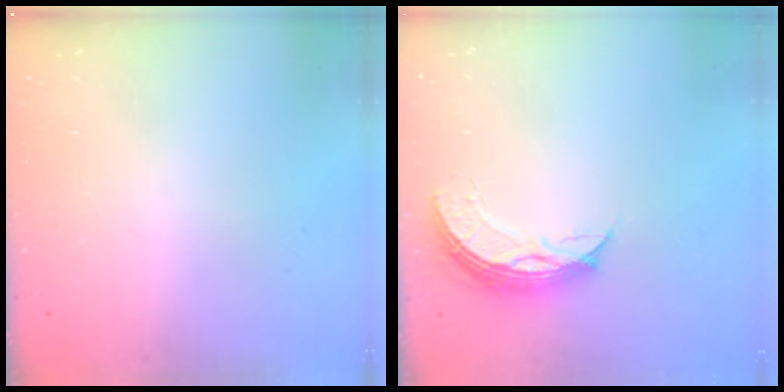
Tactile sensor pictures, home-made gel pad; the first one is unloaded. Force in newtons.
{"total": 8.8, "press": 8.7, "slide": 0.6}